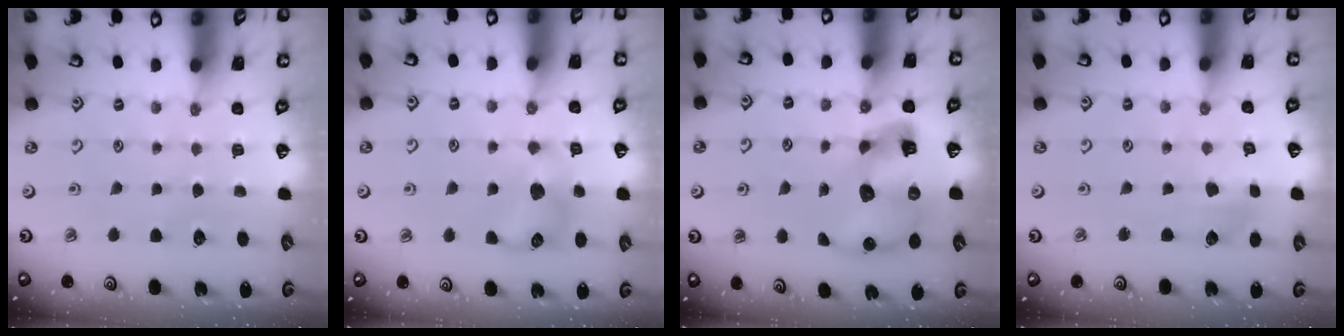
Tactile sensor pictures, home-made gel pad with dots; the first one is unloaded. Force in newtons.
{"total": 9.8, "press": 9.8, "slide": 0.7}
{"total": 13.8, "press": 13.6, "slide": 2.3}
{"total": 2.8, "press": 2.8, "slide": 0.1}